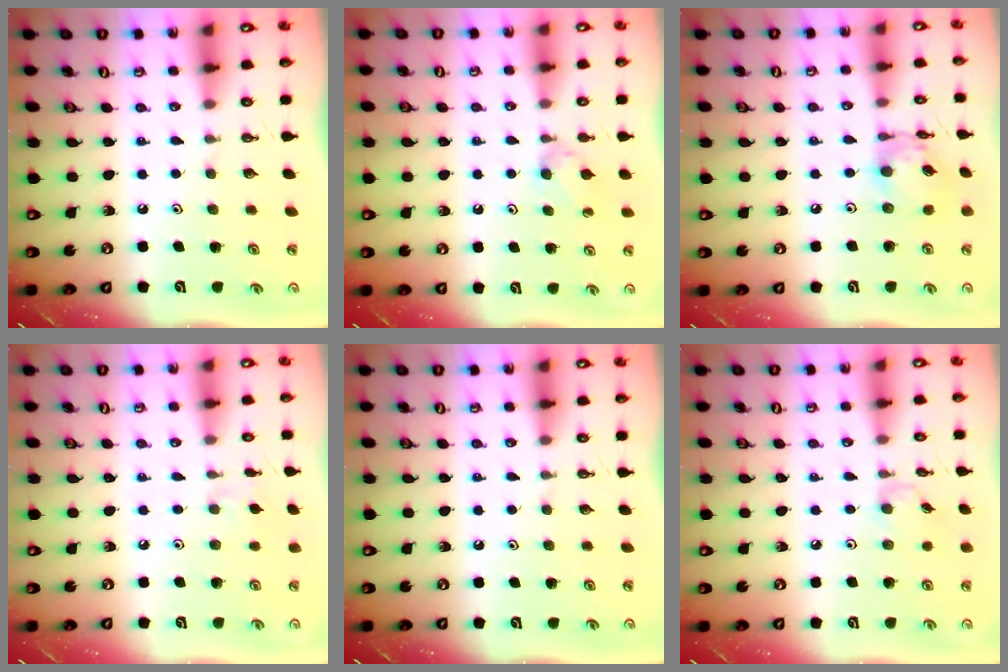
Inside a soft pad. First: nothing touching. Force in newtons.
{"total": 5.5, "press": 5.4, "slide": 0.8}
{"total": 12.2, "press": 12.1, "slide": 1.0}
{"total": 2.4, "press": 2.4, "slide": 0.6}
{"total": 0.0}
{"total": 1.8, "press": 1.8, "slide": 0.4}